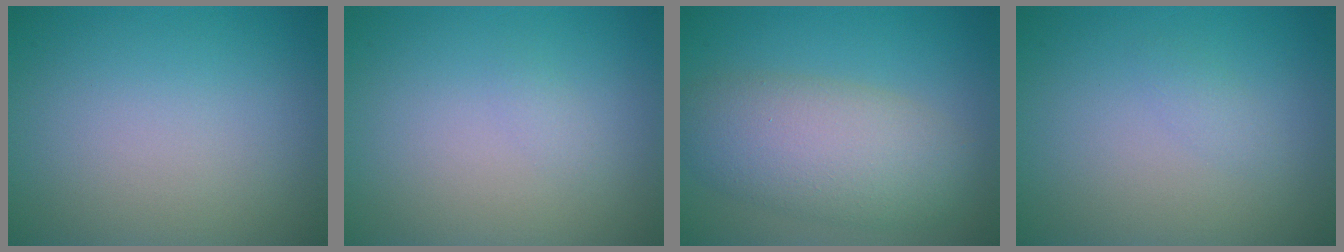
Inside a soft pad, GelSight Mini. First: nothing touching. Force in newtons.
{"total": 0.6, "press": 0.6, "slide": 0.1}
{"total": 6.8, "press": 6.8, "slide": 0.2}
{"total": 0.8, "press": 0.8, "slide": 0.0}